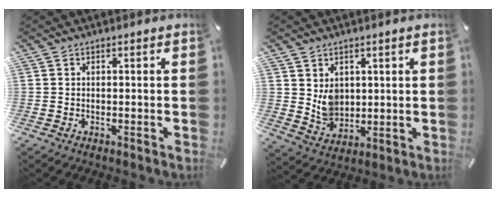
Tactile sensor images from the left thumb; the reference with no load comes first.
{"total": 6.6, "force": [2.7, 5.7, 1.9], "torque": [-0.021, -0.017, 0.052]}